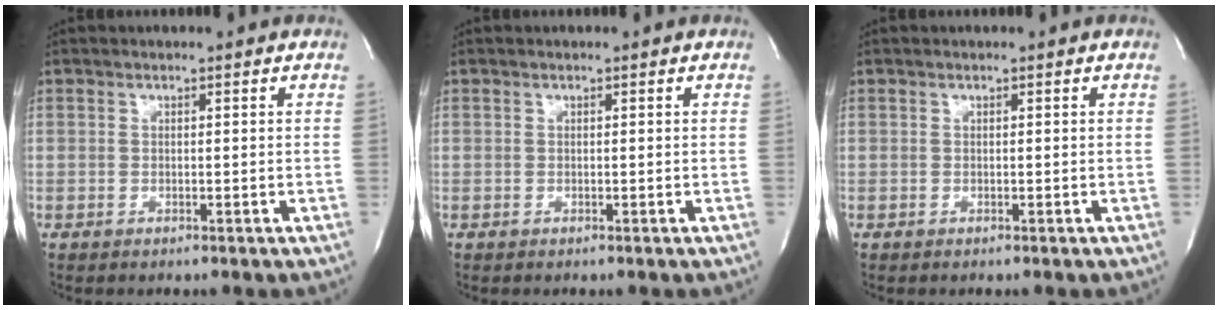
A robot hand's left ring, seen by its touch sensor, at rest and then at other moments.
{"total": 0.0}
{"total": 0.0}